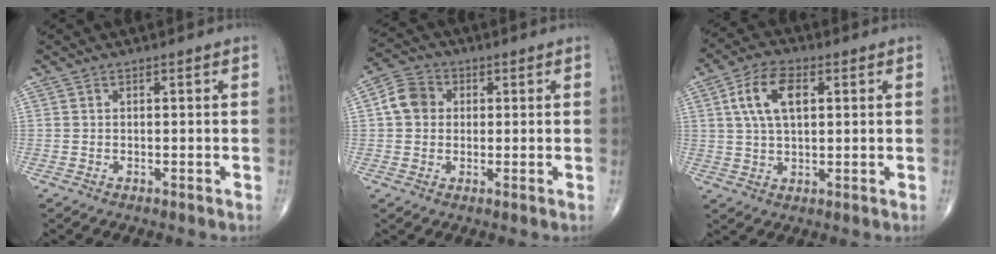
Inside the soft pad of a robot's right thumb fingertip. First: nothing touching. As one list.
[{"total": 6.4, "force": [0.8, 5.5, 3.1], "torque": [-0.046, 0.013, 0.005]}, {"total": 9.1, "force": [2.5, 4.8, 7.3], "torque": [-0.130, 0.005, 0.044]}]